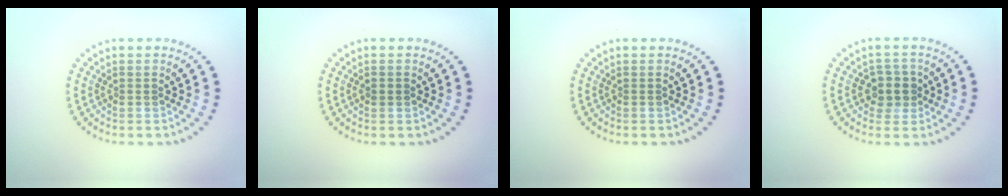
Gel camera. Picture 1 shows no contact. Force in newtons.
{"total": 0.9, "press": 0.9, "slide": 0.2}
{"total": 0.0}
{"total": 2.4, "press": 2.3, "slide": 0.8}